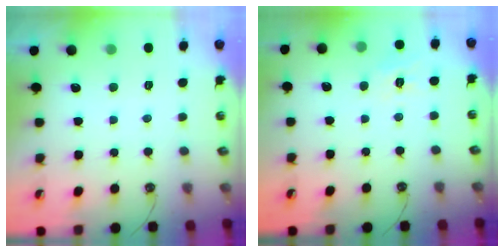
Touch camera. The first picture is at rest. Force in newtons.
{"total": 4.8, "press": 4.8, "slide": 0.7}